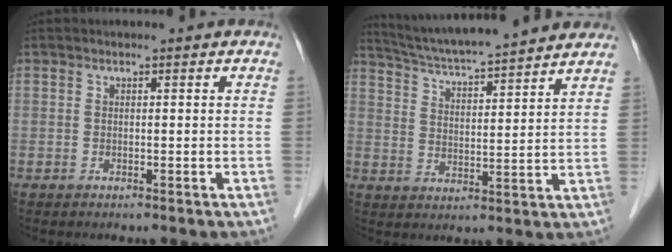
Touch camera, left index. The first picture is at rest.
{"total": 17.6, "force": [15.8, 0.7, 7.6], "torque": [-0.130, 0.026, 0.234]}